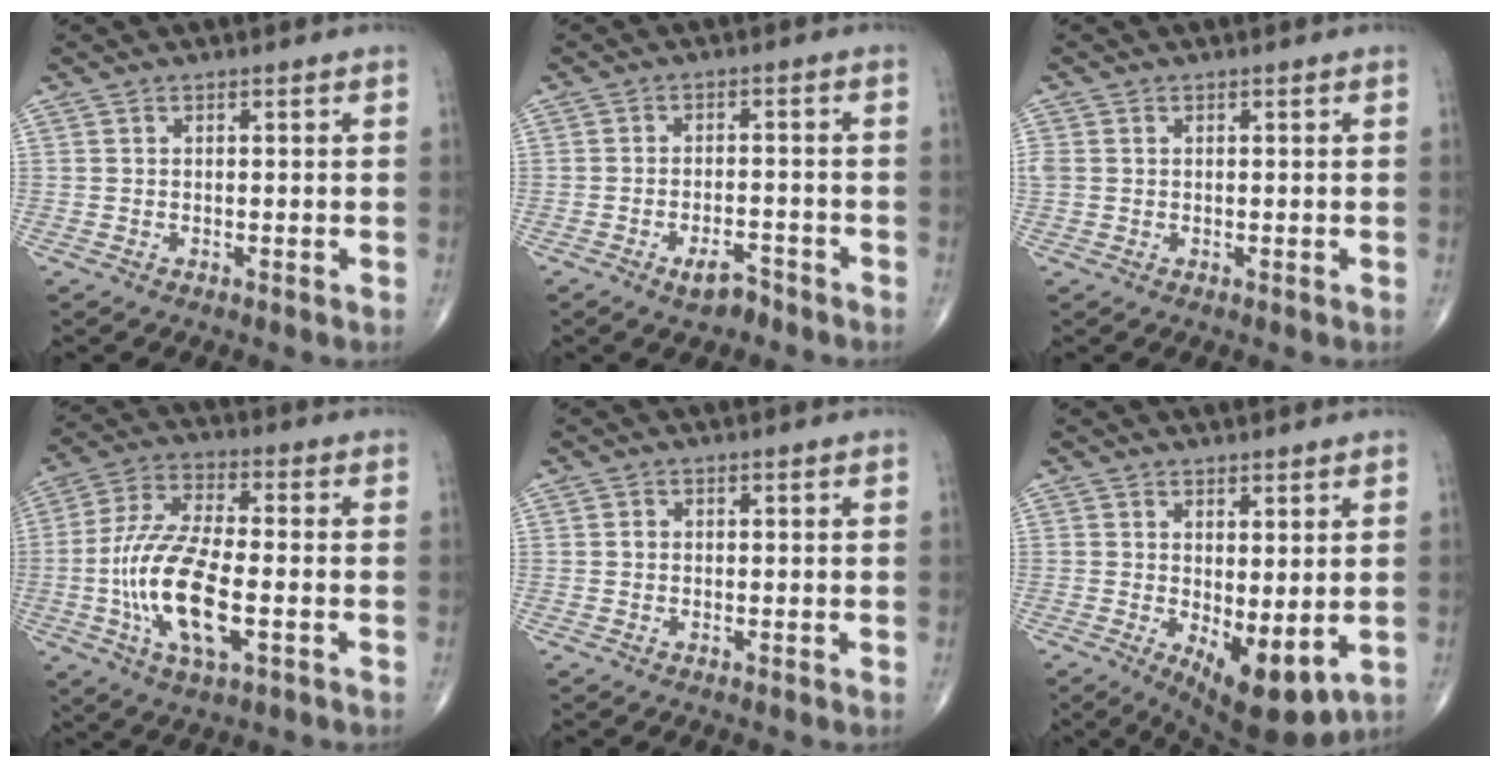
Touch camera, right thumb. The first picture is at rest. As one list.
[{"total": 4.2, "force": [-3.0, 1.8, 2.4], "torque": [-0.033, 0.017, -0.047]}, {"total": 1.9, "force": [0.1, 1.6, 1.0], "torque": [-0.035, 0.008, 0.007]}, {"total": 16.1, "force": [-3.6, 6.0, 14.4], "torque": [-0.298, 0.015, -0.068]}, {"total": 0.7, "force": [0.0, 0.7, 0.3], "torque": [-0.002, 0.002, -0.002]}, {"total": 9.4, "force": [-1.5, 3.9, 8.5], "torque": [-0.118, -0.023, -0.006]}]